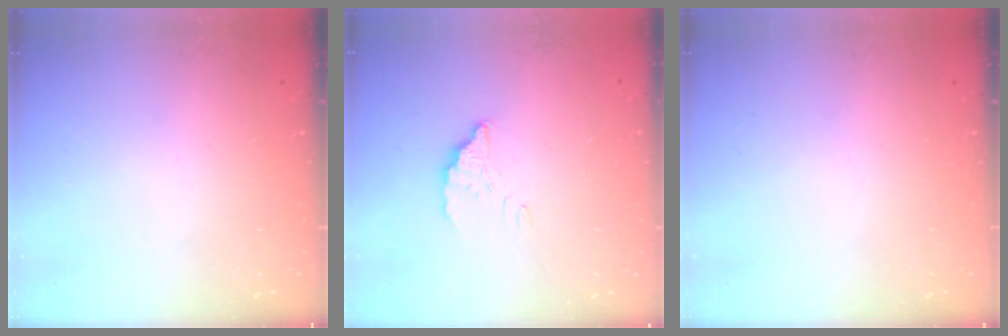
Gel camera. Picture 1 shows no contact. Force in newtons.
{"total": 3.1, "press": 3.1, "slide": 0.1}
{"total": 0.0}